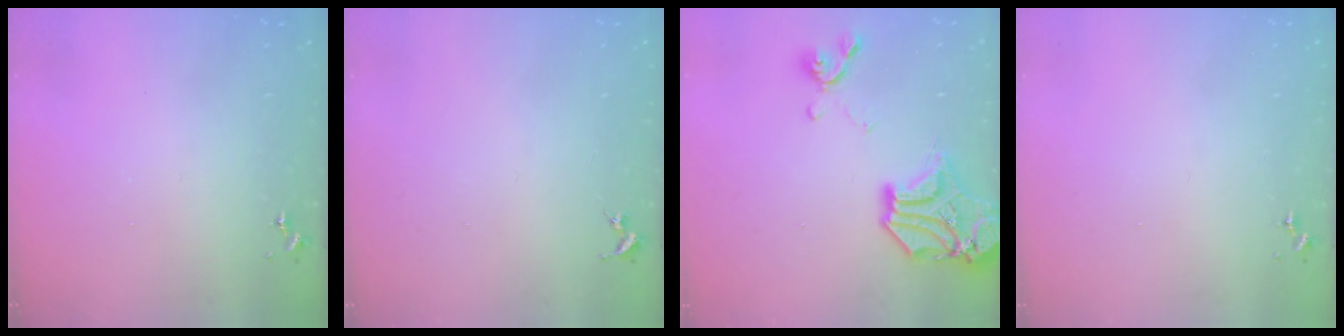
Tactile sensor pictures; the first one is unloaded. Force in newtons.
{"total": 0.0}
{"total": 17.6, "press": 17.6, "slide": 1.5}
{"total": 0.0}